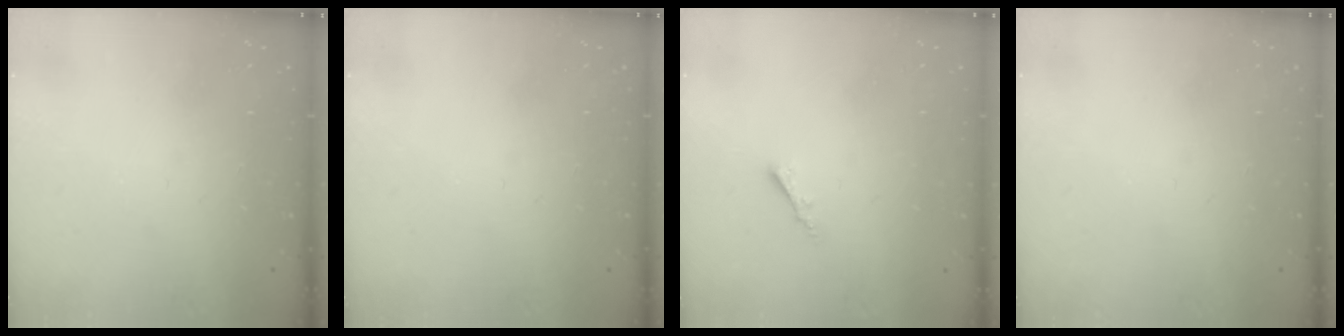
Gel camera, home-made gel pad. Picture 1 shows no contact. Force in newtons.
{"total": 0.0}
{"total": 1.8, "press": 1.7, "slide": 0.5}
{"total": 0.0}